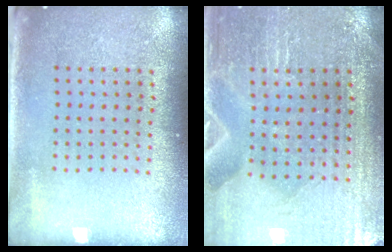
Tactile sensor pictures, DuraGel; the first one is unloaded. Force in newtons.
{"total": 1.2, "press": 1.2, "slide": 0.0}